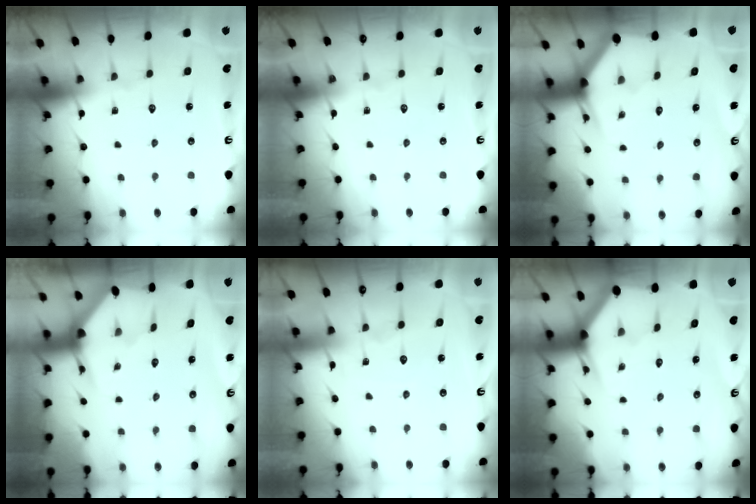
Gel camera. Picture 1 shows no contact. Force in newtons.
{"total": 0.0}
{"total": 2.7, "press": 2.7, "slide": 0.0}
{"total": 2.8, "press": 2.8, "slide": 0.2}
{"total": 4.3, "press": 4.2, "slide": 0.5}
{"total": 2.7, "press": 2.7, "slide": 0.0}